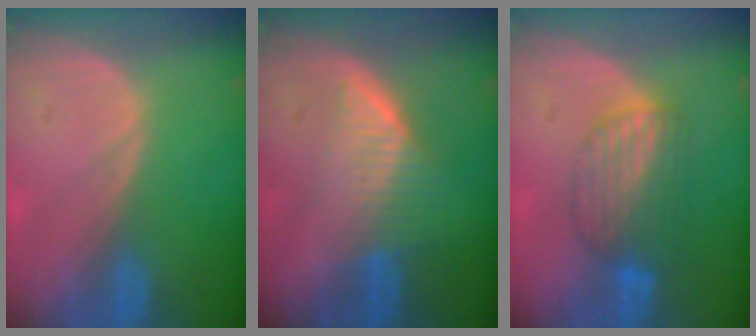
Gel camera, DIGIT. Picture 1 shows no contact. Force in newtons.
{"total": 6.5, "press": 5.7, "slide": 3.2}
{"total": 6.4, "press": 6.3, "slide": 1.2}